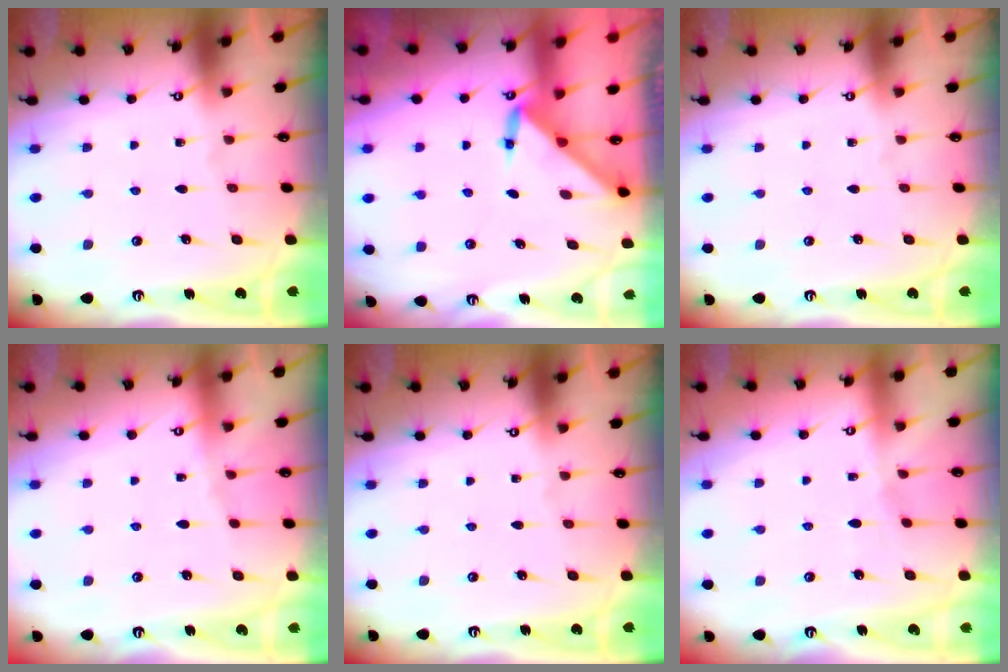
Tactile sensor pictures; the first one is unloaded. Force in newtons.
{"total": 3.0, "press": 3.0, "slide": 0.3}
{"total": 0.0}
{"total": 2.2, "press": 2.1, "slide": 0.5}
{"total": 0.0}
{"total": 2.8, "press": 2.8, "slide": 0.4}